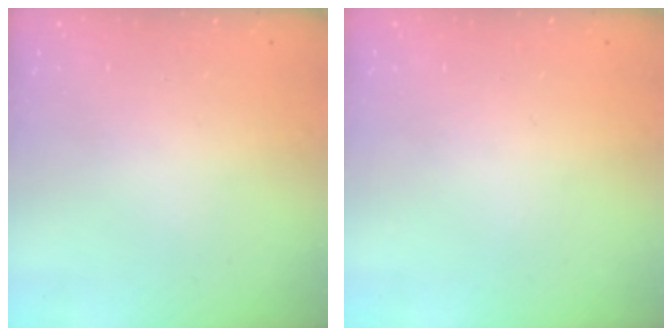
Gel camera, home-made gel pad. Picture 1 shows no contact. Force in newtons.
{"total": 0.0}